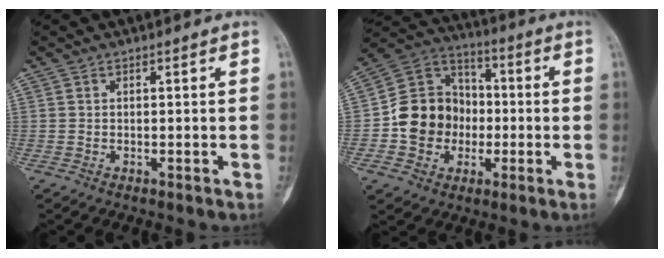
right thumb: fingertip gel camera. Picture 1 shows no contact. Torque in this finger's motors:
{"motor_torque": [1.45, 2.05, 0.73, -0.78, 0.29]}